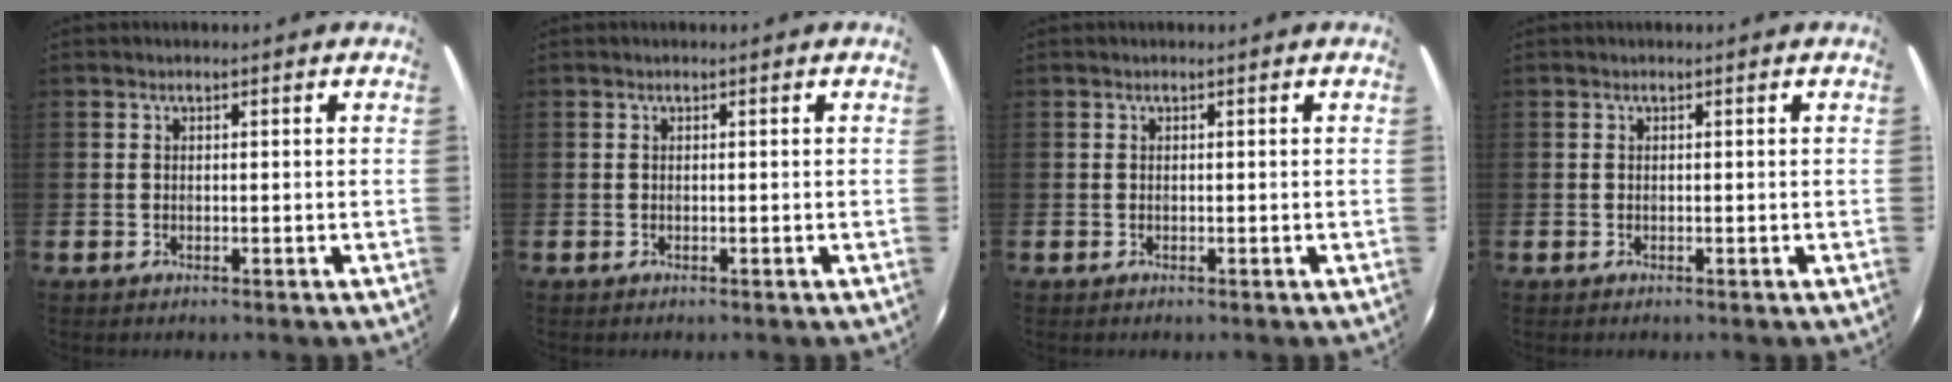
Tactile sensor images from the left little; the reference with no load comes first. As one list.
[{"total": 0.0}, {"total": 0.0}, {"total": 0.0}]